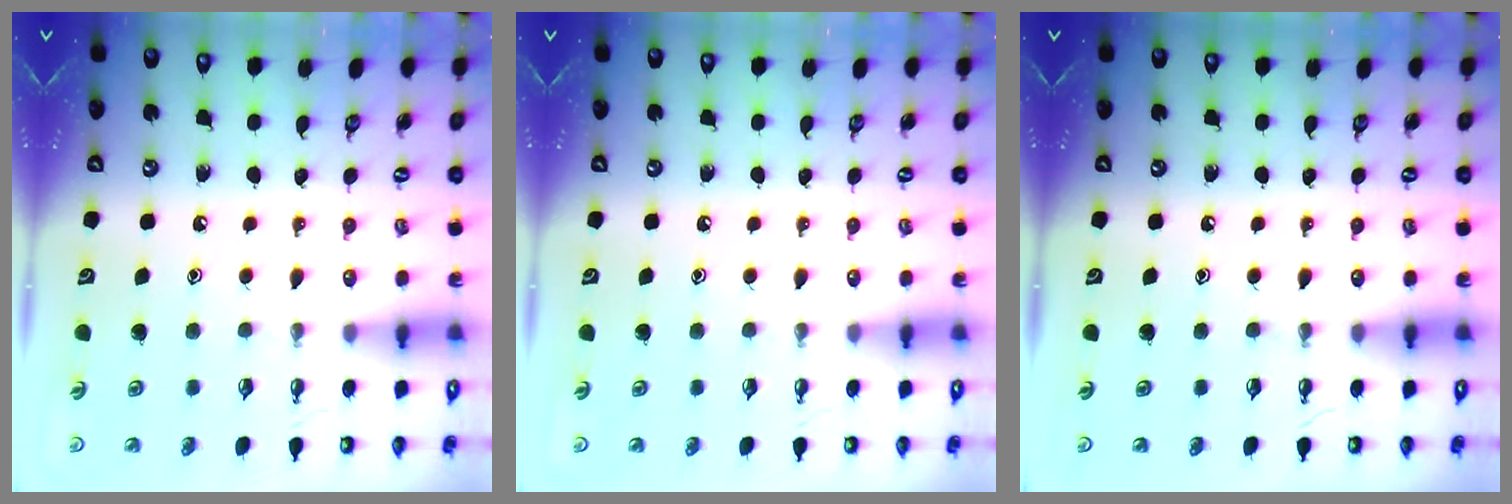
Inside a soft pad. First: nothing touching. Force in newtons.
{"total": 0.0}
{"total": 0.0}